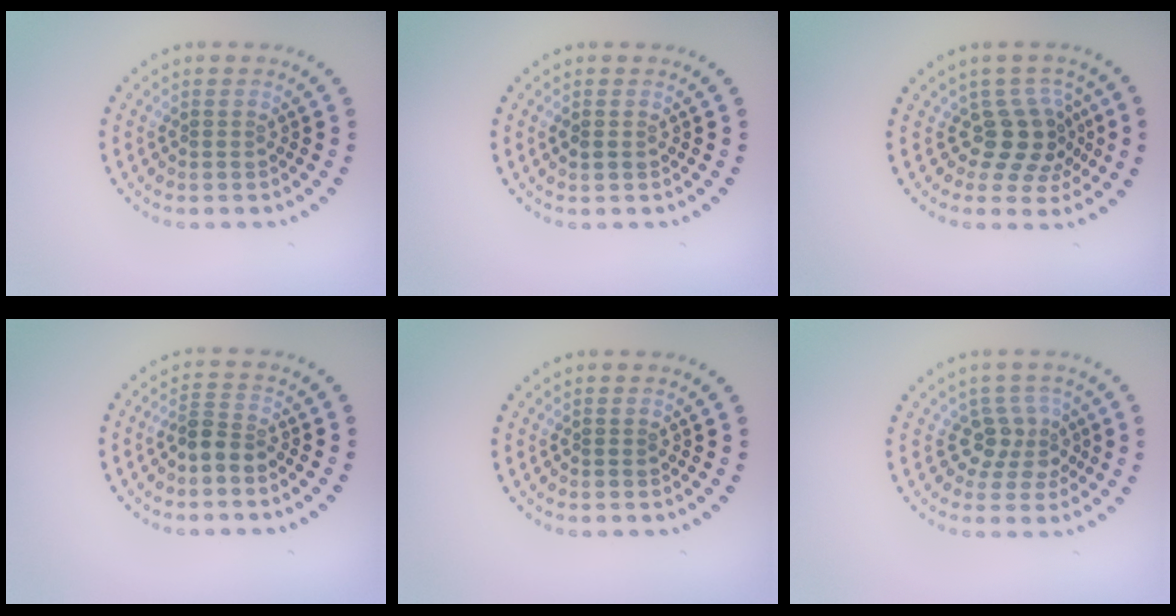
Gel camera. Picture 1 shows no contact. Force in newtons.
{"total": 0.8, "press": 0.8, "slide": 0.1}
{"total": 3.7, "press": 2.8, "slide": 2.4}
{"total": 2.2, "press": 1.8, "slide": 1.3}
{"total": 0.0}
{"total": 2.8, "press": 2.1, "slide": 1.8}